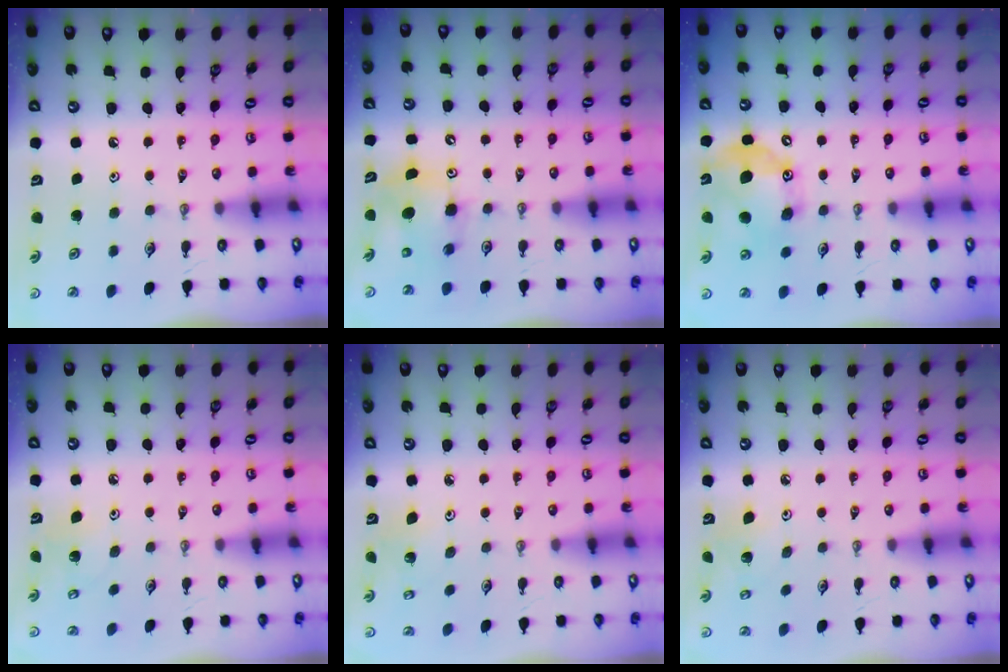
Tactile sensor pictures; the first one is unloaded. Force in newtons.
{"total": 8.0, "press": 7.8, "slide": 2.0}
{"total": 16.4, "press": 16.4, "slide": 0.3}
{"total": 5.4, "press": 5.4, "slide": 0.9}
{"total": 3.5, "press": 3.3, "slide": 0.9}
{"total": 5.5, "press": 5.2, "slide": 1.5}